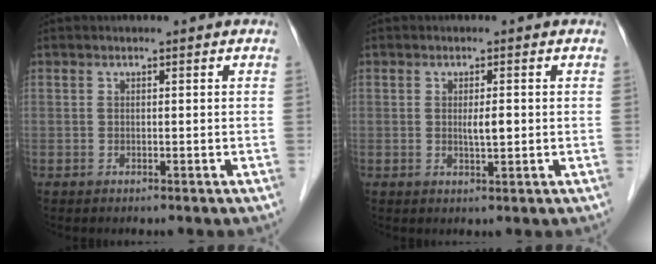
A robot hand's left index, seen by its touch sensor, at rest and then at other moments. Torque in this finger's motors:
{"motor_torque": [0.15, 0.02, 0.04, 0.03]}